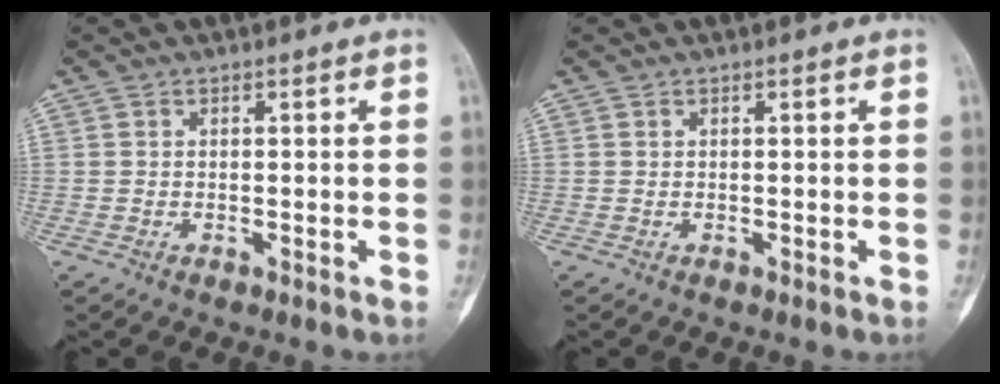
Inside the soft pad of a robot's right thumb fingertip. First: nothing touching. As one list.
[{"total": 0.0}]